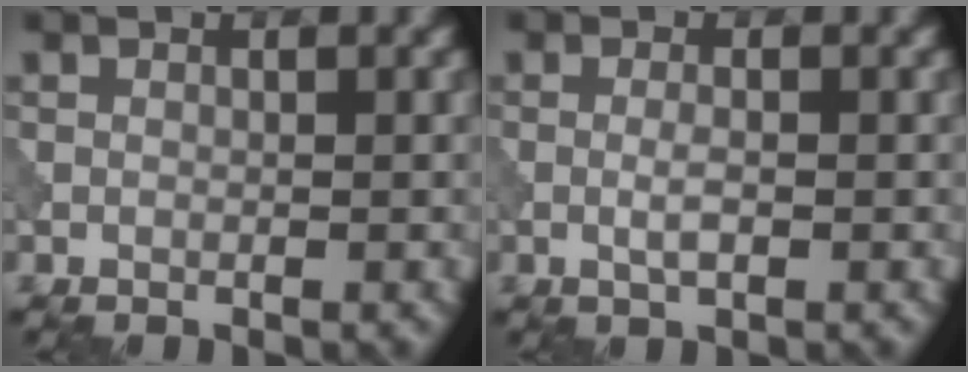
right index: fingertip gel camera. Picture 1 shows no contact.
{"total": 1.5, "force": [-0.3, 0.3, 1.4], "torque": [-0.029, -0.001, -0.009]}